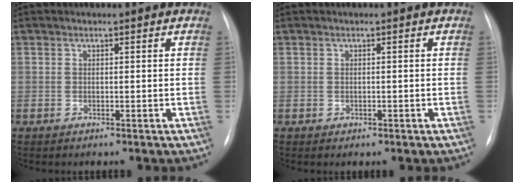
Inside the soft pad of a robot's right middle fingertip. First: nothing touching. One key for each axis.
{"total": 0.5, "fx": -0.1, "fy": 0.4, "fz": 0.3, "tx": -0.004, "ty": 0.001, "tz": 0.001}